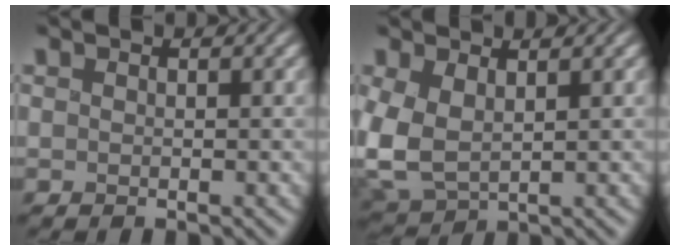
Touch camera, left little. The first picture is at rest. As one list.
[{"total": 5.8, "force": [0.5, 3.8, 4.3], "torque": [-0.115, -0.011, 0.012]}]